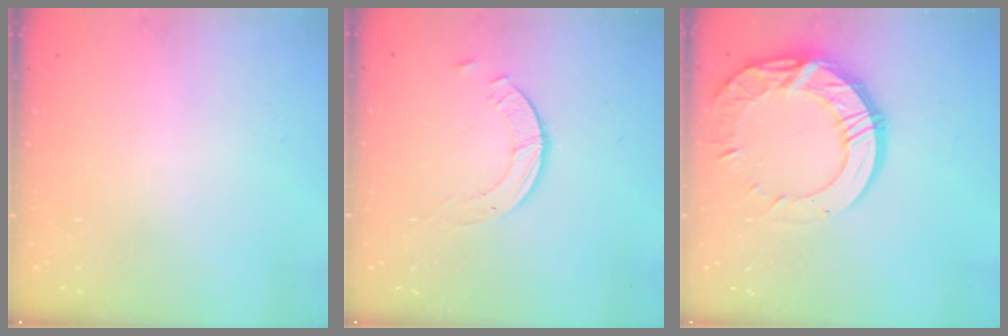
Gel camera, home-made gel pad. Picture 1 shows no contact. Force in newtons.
{"total": 1.8, "press": 1.8, "slide": 0.2}
{"total": 15.9, "press": 15.8, "slide": 1.4}